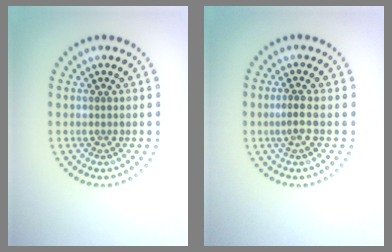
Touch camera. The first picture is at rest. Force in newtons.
{"total": 1.2, "press": 0.8, "slide": 0.9}